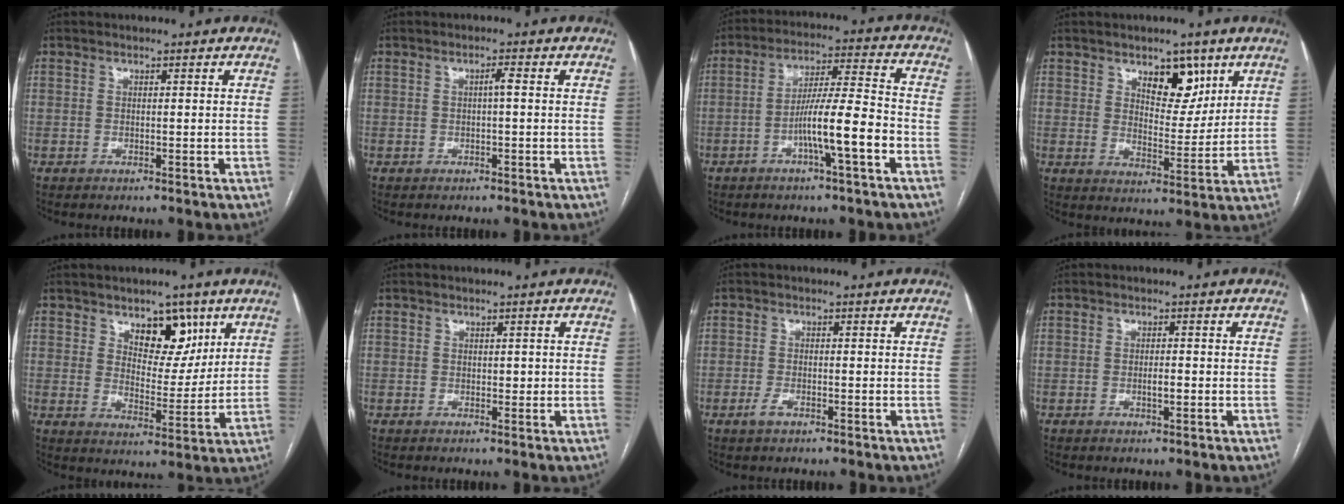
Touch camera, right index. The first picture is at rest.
{"total": 1.3, "force": [0.0, 0.0, 1.3], "torque": [-0.021, 0.003, 0.001]}
{"total": 9.9, "force": [-3.8, 0.2, 9.2], "torque": [-0.161, 0.013, -0.067]}
{"total": 7.5, "force": [4.4, 3.6, 4.9], "torque": [-0.069, -0.003, 0.073]}
{"total": 8.2, "force": [4.8, 4.4, 5.0], "torque": [-0.067, -0.001, 0.079]}
{"total": 0.8, "force": [0.1, 0.6, 0.6], "torque": [-0.006, 0.001, 0.002]}
{"total": 1.9, "force": [-1.1, 0.8, 1.3], "torque": [-0.029, 0.000, -0.018]}
{"total": 1.7, "force": [-0.4, 0.4, 1.6], "torque": [-0.027, 0.000, -0.007]}